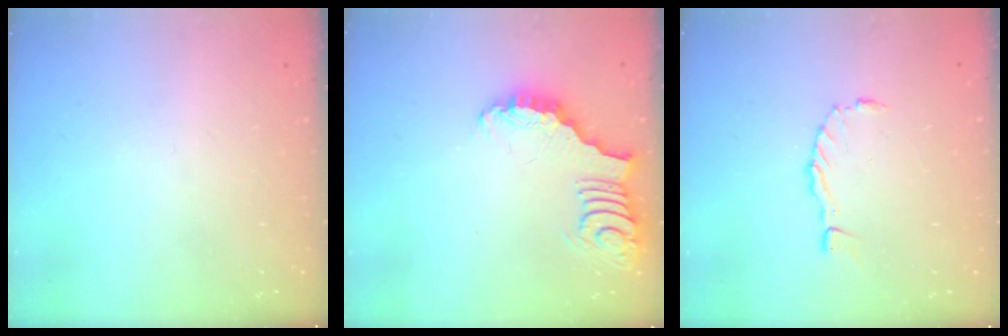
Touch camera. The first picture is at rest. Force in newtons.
{"total": 3.4, "press": 3.3, "slide": 0.6}
{"total": 0.0}